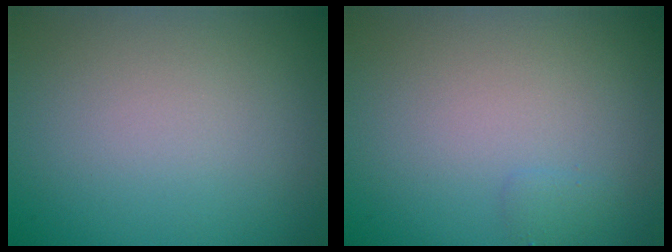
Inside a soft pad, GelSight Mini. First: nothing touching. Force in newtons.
{"total": 0.7, "press": 0.7, "slide": 0.1}